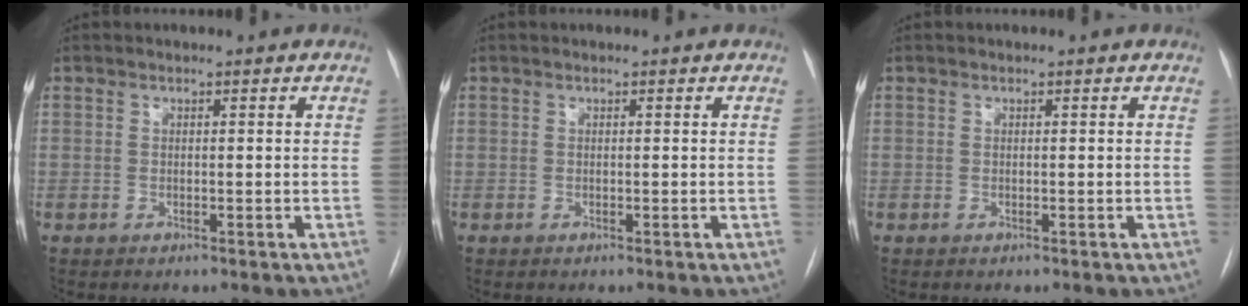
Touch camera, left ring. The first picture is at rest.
{"total": 0.0}
{"total": 0.0}